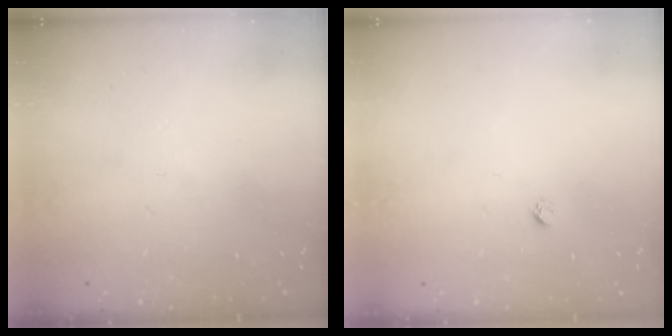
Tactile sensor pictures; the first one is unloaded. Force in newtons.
{"total": 1.9, "press": 1.9, "slide": 0.1}